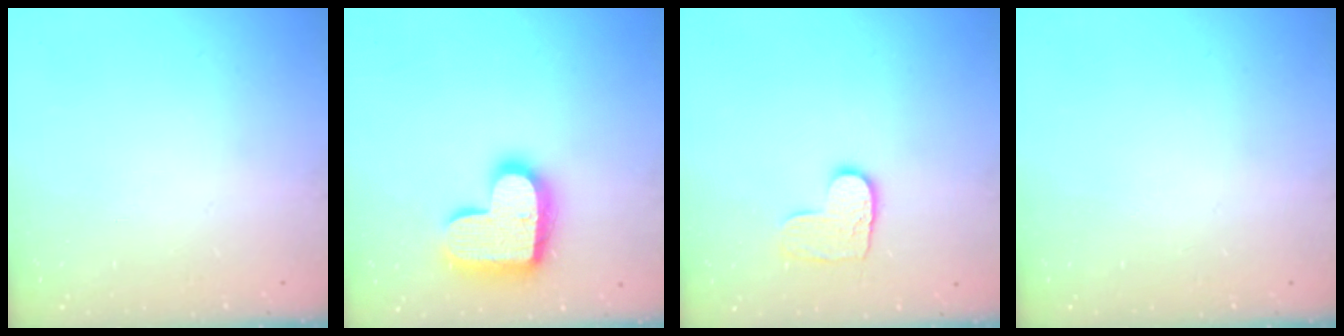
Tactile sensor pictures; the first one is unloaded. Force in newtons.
{"total": 17.6, "press": 17.5, "slide": 1.0}
{"total": 8.2, "press": 8.2, "slide": 0.5}
{"total": 0.0}